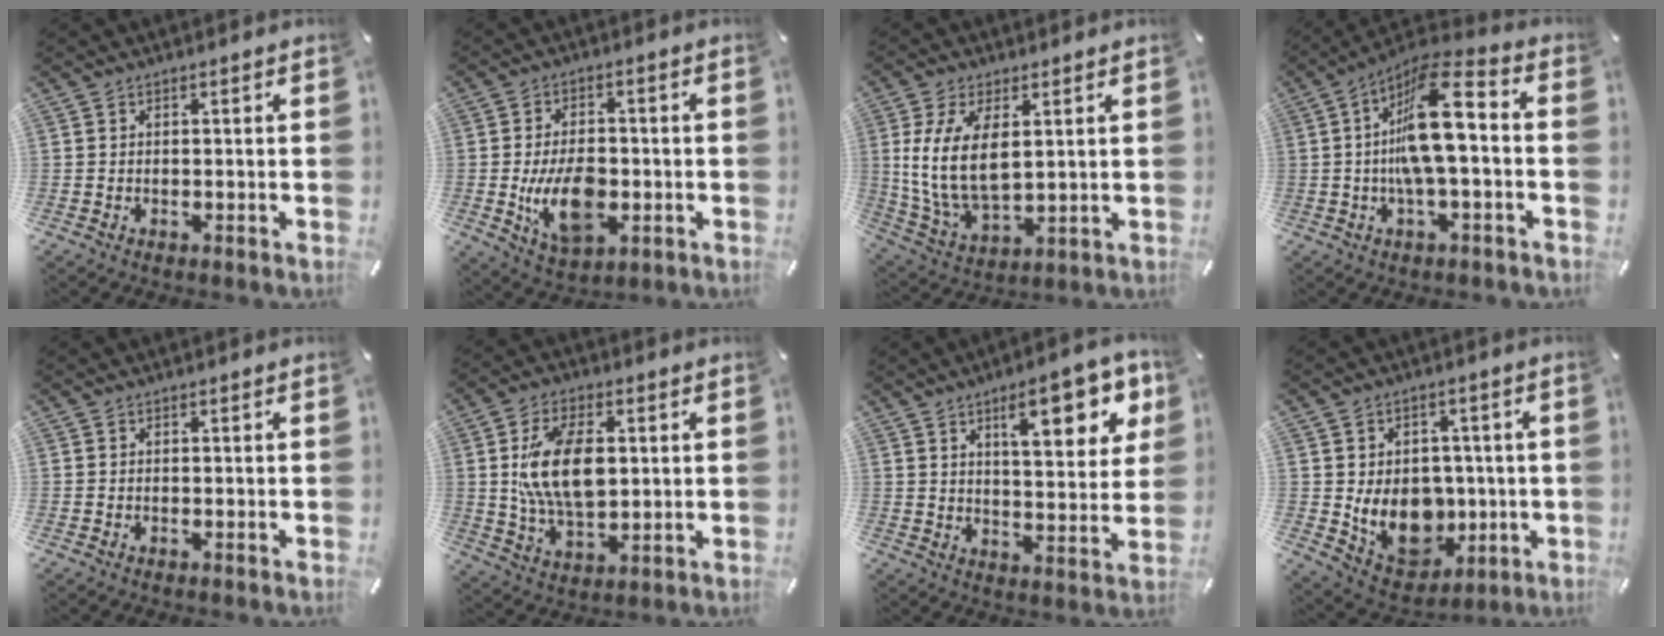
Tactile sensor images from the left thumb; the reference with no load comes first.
{"total": 12.7, "force": [-2.6, 7.8, 9.7], "torque": [-0.174, -0.005, -0.041]}
{"total": 12.7, "force": [3.1, 7.1, 10.0], "torque": [-0.225, -0.011, 0.055]}
{"total": 15.4, "force": [0.4, 5.0, 14.5], "torque": [-0.269, -0.006, 0.001]}
{"total": 0.0}
{"total": 14.5, "force": [2.0, 8.9, 11.3], "torque": [-0.232, 0.004, 0.033]}
{"total": 15.6, "force": [7.7, 5.9, 12.2], "torque": [-0.165, -0.026, 0.117]}
{"total": 12.7, "force": [-0.9, 10.7, 6.8], "torque": [-0.122, -0.012, -0.003]}